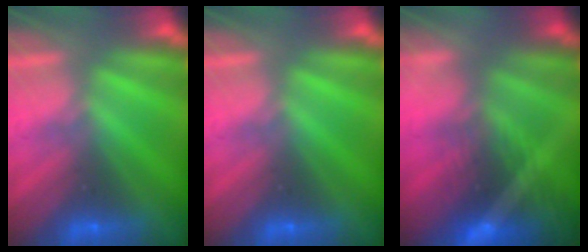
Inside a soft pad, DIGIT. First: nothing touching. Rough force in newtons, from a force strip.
{"total": 0.0}
{"total": 8.3}